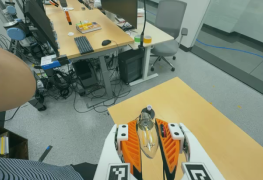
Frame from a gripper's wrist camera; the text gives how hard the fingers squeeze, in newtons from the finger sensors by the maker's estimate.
{"total": 23.7, "left": 25.1, "right": 22.4}